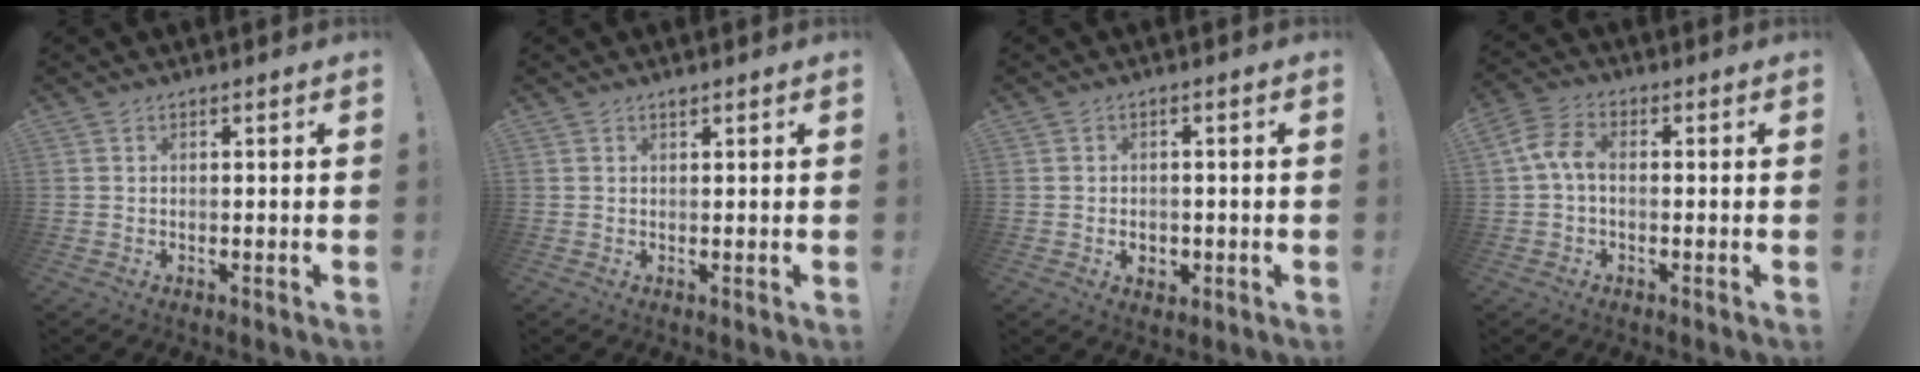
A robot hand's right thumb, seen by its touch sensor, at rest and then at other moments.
{"total": 0.8, "force": [0.7, 0.3, 0.3], "torque": [-0.001, -0.003, 0.012]}
{"total": 3.0, "force": [-0.4, 2.6, 1.4], "torque": [-0.010, -0.003, -0.009]}
{"total": 6.9, "force": [0.1, 4.3, 5.3], "torque": [-0.116, 0.009, 0.004]}